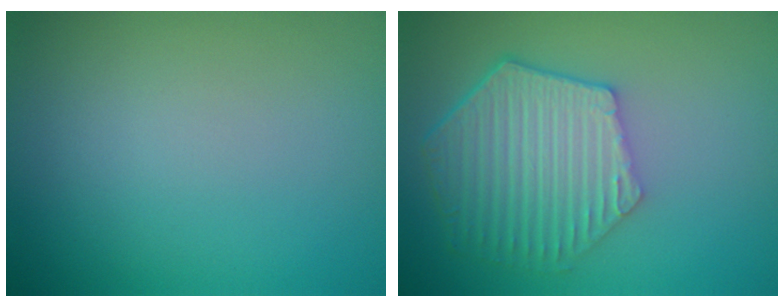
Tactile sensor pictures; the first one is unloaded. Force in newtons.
{"total": 6.3, "press": 4.8, "slide": 4.0}